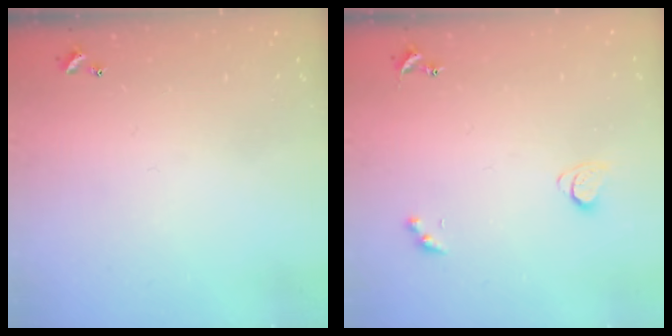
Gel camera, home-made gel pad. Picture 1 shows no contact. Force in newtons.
{"total": 2.1, "press": 2.1, "slide": 0.4}